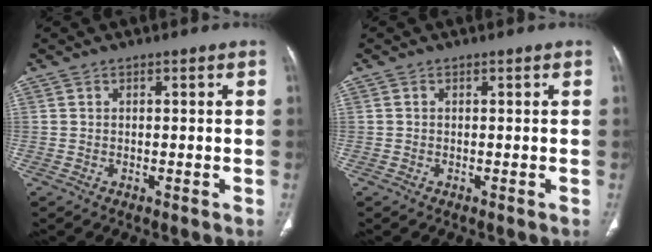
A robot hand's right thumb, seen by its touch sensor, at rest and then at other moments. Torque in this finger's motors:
{"motor_torque": [0.19, 0.00, 0.25, 0.14, -0.03]}